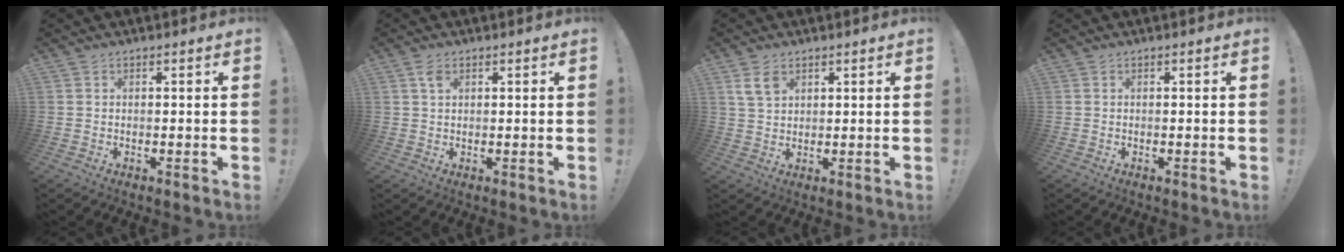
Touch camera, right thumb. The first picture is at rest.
{"total": 2.9, "force": [1.5, 1.5, 2.0], "torque": [-0.035, -0.001, 0.026]}
{"total": 5.4, "force": [2.8, 3.4, 3.2], "torque": [-0.054, -0.006, 0.054]}
{"total": 0.0}